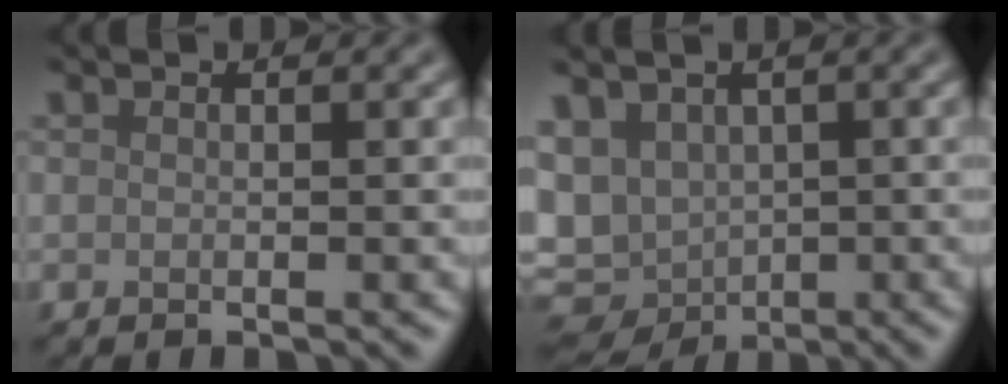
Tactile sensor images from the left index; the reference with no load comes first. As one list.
[{"total": 6.4, "force": [-1.0, 4.6, 4.3], "torque": [-0.061, -0.014, 0.003]}]